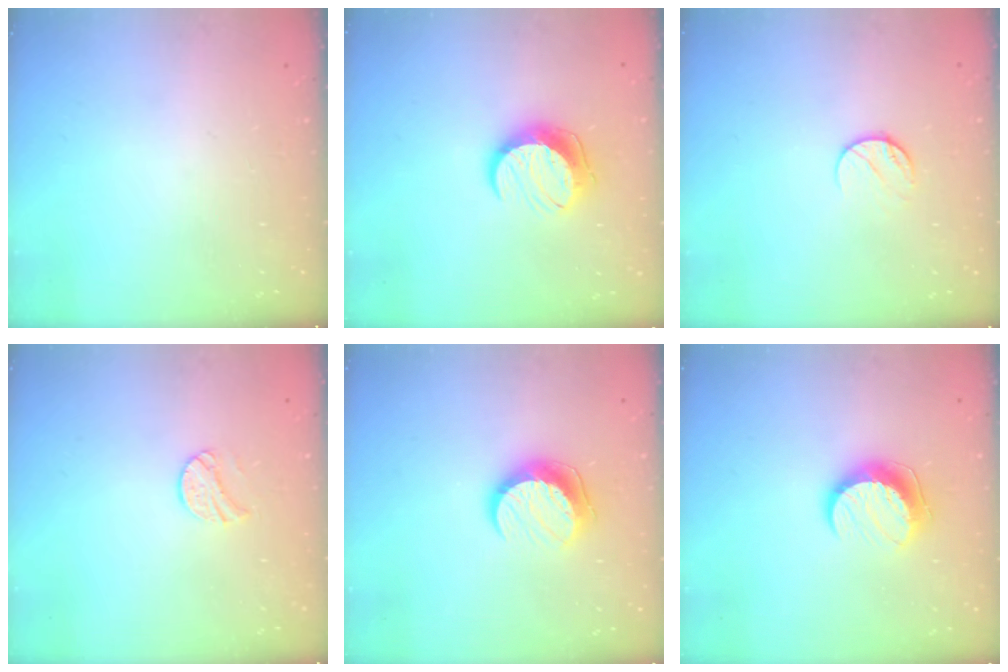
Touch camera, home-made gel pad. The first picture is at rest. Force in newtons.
{"total": 10.8, "press": 10.8, "slide": 0.5}
{"total": 6.1, "press": 6.1, "slide": 0.7}
{"total": 9.2, "press": 9.2, "slide": 0.6}
{"total": 10.1, "press": 10.1, "slide": 1.0}
{"total": 10.4, "press": 10.4, "slide": 0.2}